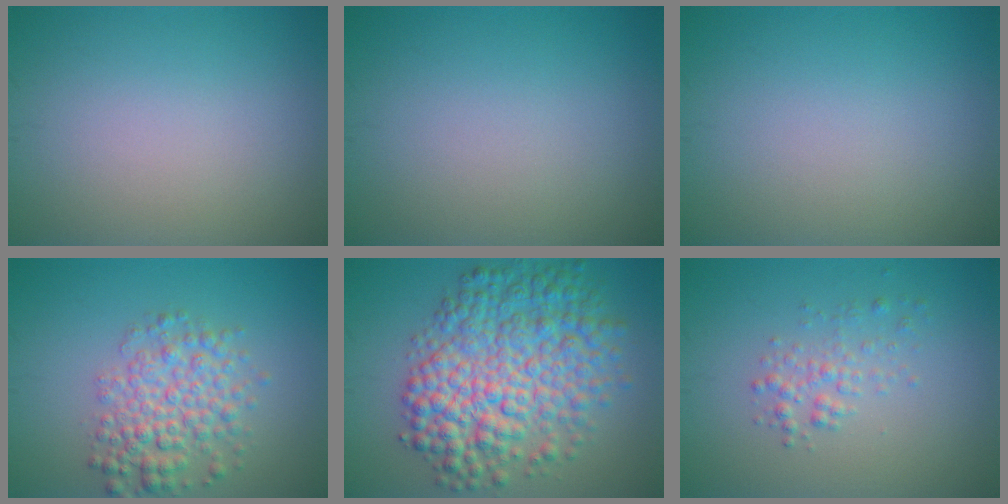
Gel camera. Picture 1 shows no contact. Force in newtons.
{"total": 0.0}
{"total": 0.0}
{"total": 4.8, "press": 4.8, "slide": 0.1}
{"total": 9.8, "press": 9.8, "slide": 0.1}
{"total": 1.8, "press": 1.8, "slide": 0.1}